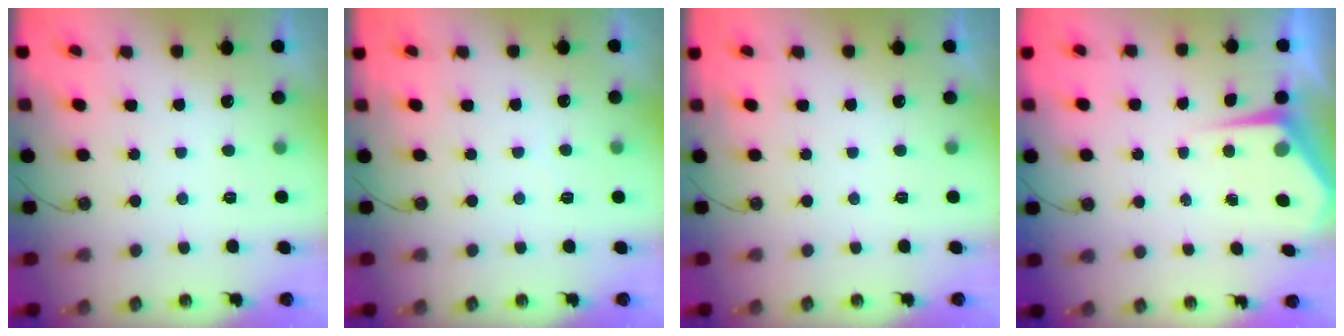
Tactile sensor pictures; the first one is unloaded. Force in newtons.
{"total": 2.0, "press": 2.0, "slide": 0.3}
{"total": 0.0}
{"total": 4.4, "press": 4.4, "slide": 0.5}